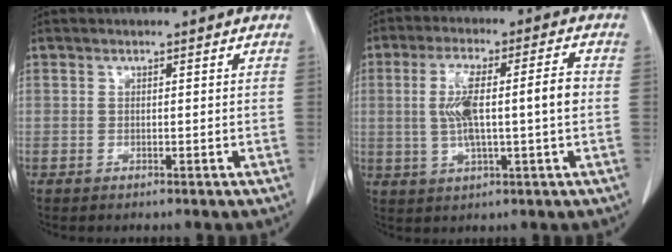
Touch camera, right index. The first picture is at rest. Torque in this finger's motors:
{"motor_torque": [1.42, 0.03, 0.53, 0.19]}